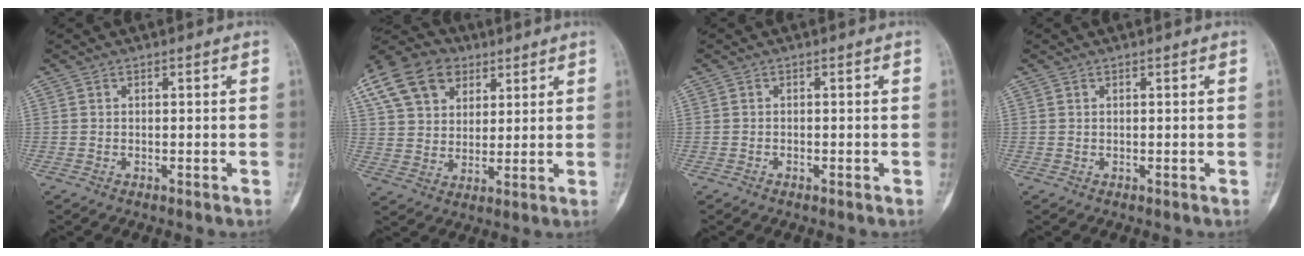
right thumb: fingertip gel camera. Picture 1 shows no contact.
{"total": 24.1, "force": [11.6, 17.8, 11.5], "torque": [-0.268, 0.051, 0.225]}
{"total": 0.6, "force": [-0.4, 0.2, 0.3], "torque": [-0.009, 0.004, -0.007]}
{"total": 0.0}